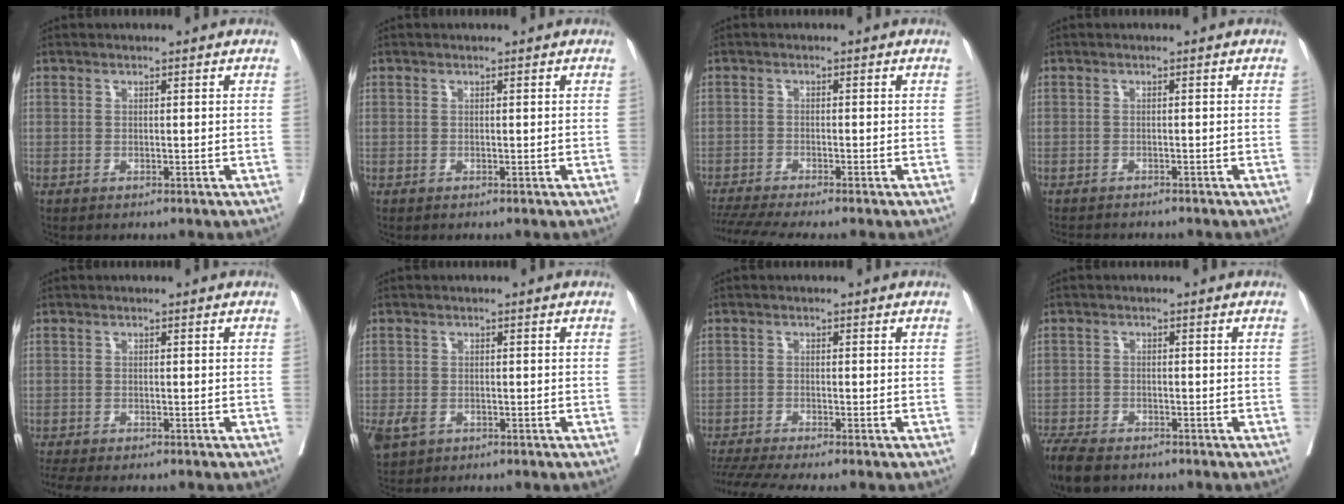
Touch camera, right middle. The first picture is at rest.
{"total": 0.0}
{"total": 7.4, "force": [-6.5, -0.8, 3.5], "torque": [-0.054, -0.015, -0.110]}
{"total": 4.7, "force": [-4.4, 0.9, 1.3], "torque": [-0.016, -0.007, -0.065]}
{"total": 4.9, "force": [-4.3, 1.2, 2.2], "torque": [-0.035, -0.007, -0.065]}
{"total": 4.4, "force": [-2.2, 3.1, 2.2], "torque": [-0.046, -0.007, -0.033]}
{"total": 8.8, "force": [-7.9, -0.7, 3.8], "torque": [-0.056, -0.016, -0.130]}
{"total": 7.1, "force": [-5.8, 2.5, 3.2], "torque": [-0.060, -0.014, -0.099]}